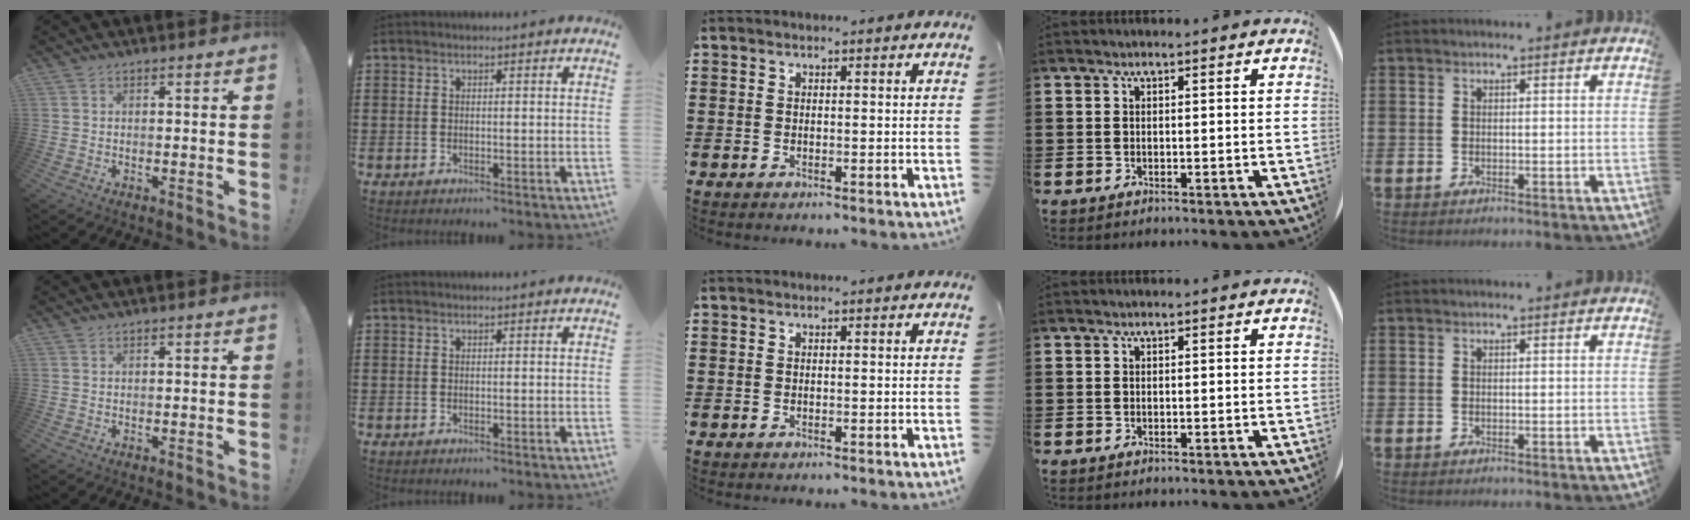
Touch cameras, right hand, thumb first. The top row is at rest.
{}